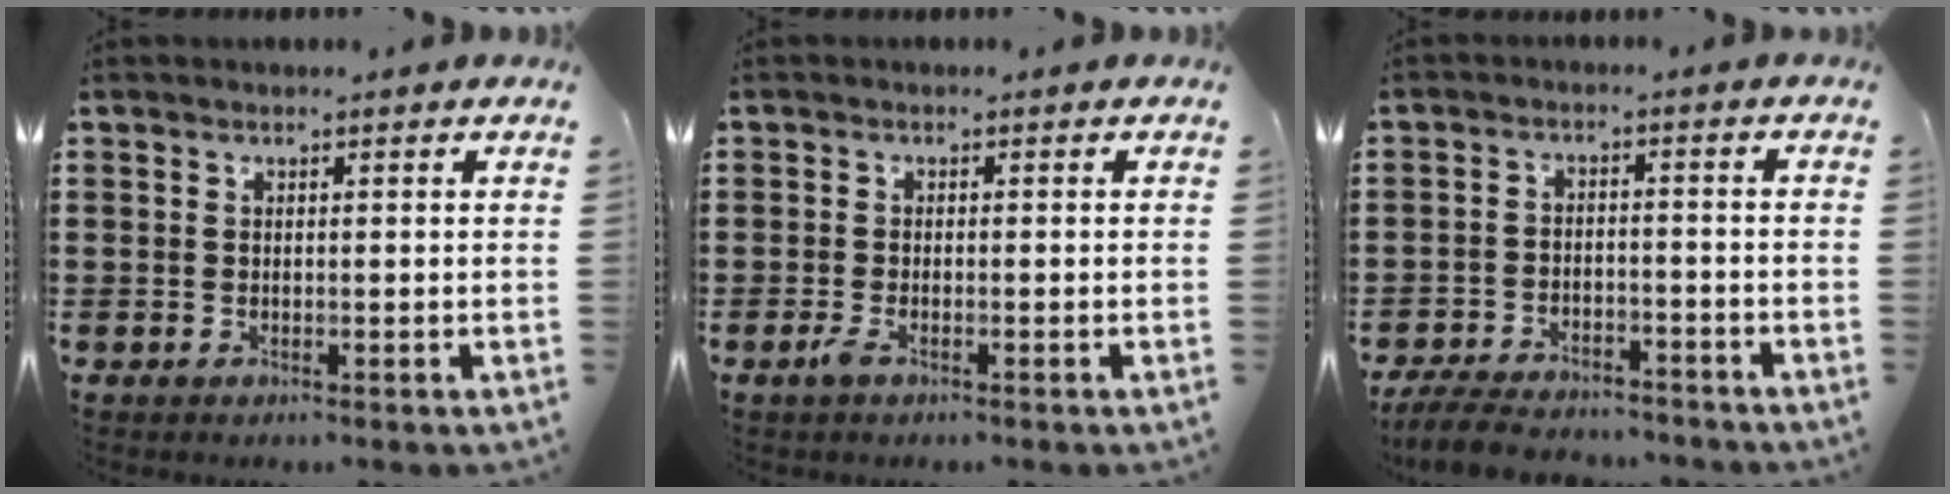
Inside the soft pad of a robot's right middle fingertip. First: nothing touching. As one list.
[{"total": 1.5, "force": [-0.8, 0.3, 1.2], "torque": [-0.030, -0.005, -0.016]}, {"total": 5.7, "force": [-5.5, 1.0, 1.4], "torque": [-0.031, 0.007, -0.109]}]